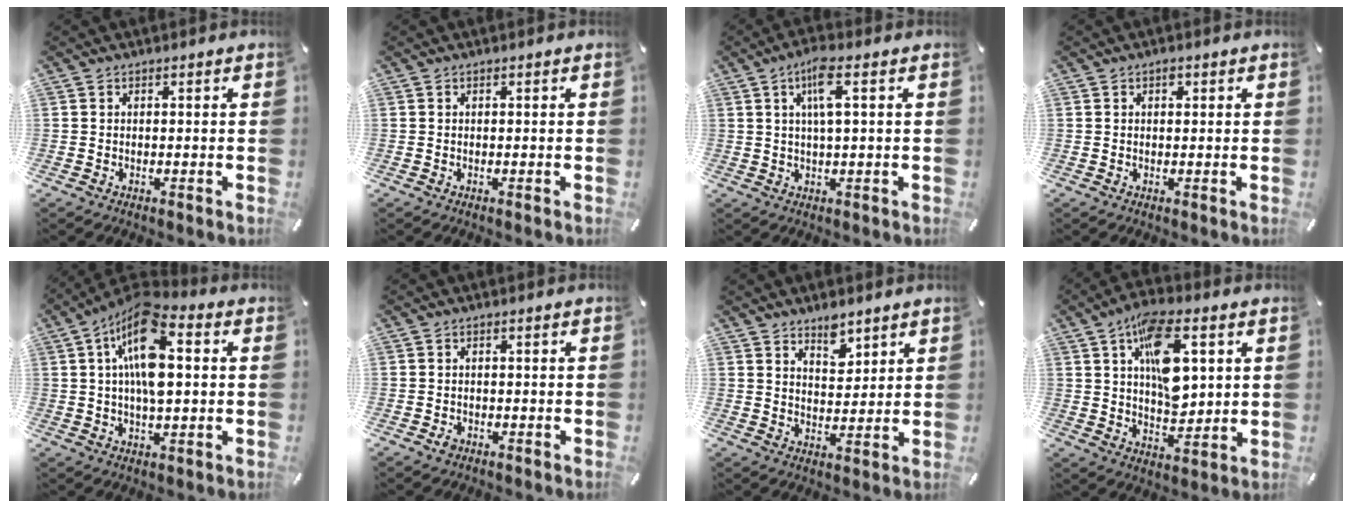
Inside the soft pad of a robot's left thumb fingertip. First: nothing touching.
{"total": 0.0}
{"total": 6.5, "force": [2.2, 1.4, 6.0], "torque": [-0.124, 0.006, 0.035]}
{"total": 1.0, "force": [0.4, 0.6, 0.6], "torque": [-0.007, 0.000, 0.006]}
{"total": 14.7, "force": [3.2, 6.9, 12.6], "torque": [-0.251, -0.005, 0.051]}
{"total": 1.3, "force": [-0.7, 1.0, 0.5], "torque": [-0.012, 0.004, -0.014]}
{"total": 5.6, "force": [4.6, 2.9, 1.6], "torque": [-0.006, -0.032, 0.078]}
{"total": 15.5, "force": [5.0, 8.7, 11.8], "torque": [-0.189, -0.006, 0.089]}